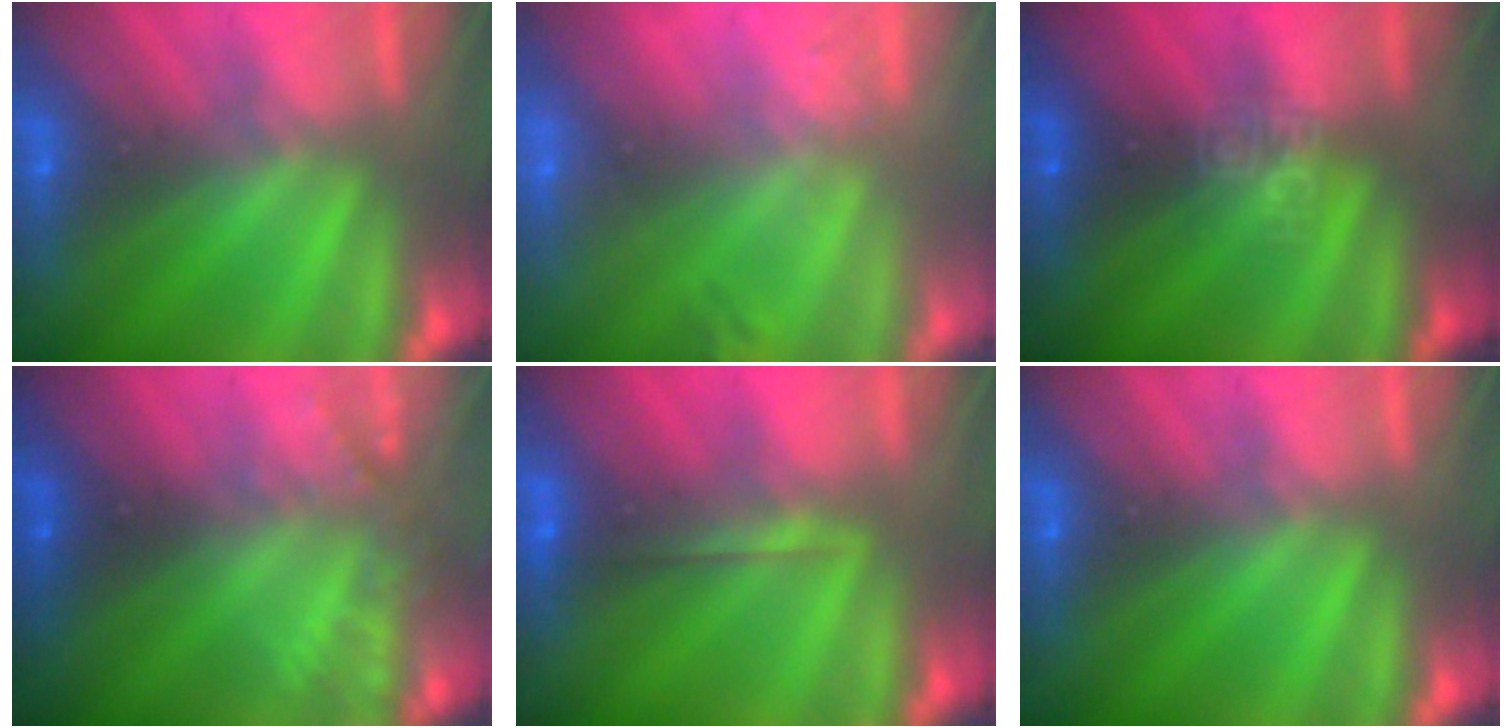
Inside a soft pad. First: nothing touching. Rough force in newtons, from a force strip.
{"total": 2.6}
{"total": 3.2}
{"total": 2.0}
{"total": 1.9}
{"total": 0.0}